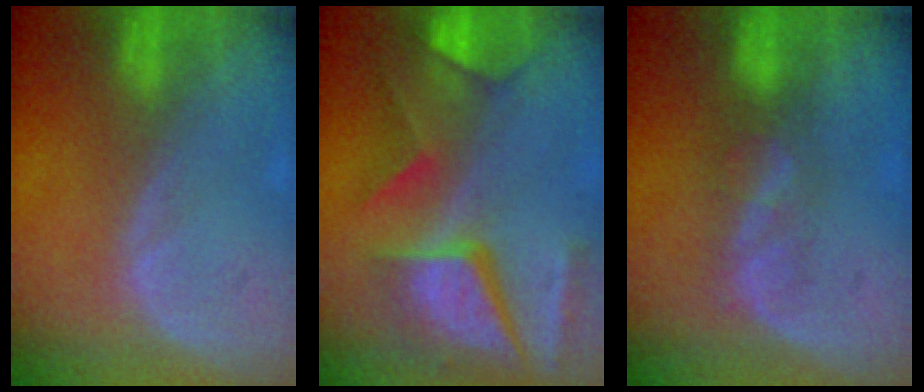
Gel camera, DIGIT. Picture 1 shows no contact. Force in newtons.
{"total": 11.9, "press": 9.8, "slide": 6.8}
{"total": 3.7, "press": 3.4, "slide": 1.5}